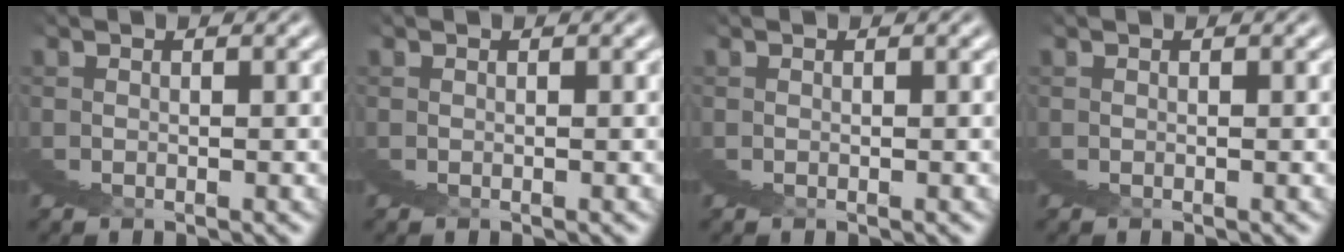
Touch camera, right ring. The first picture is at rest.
{"total": 0.0}
{"total": 0.0}
{"total": 0.0}